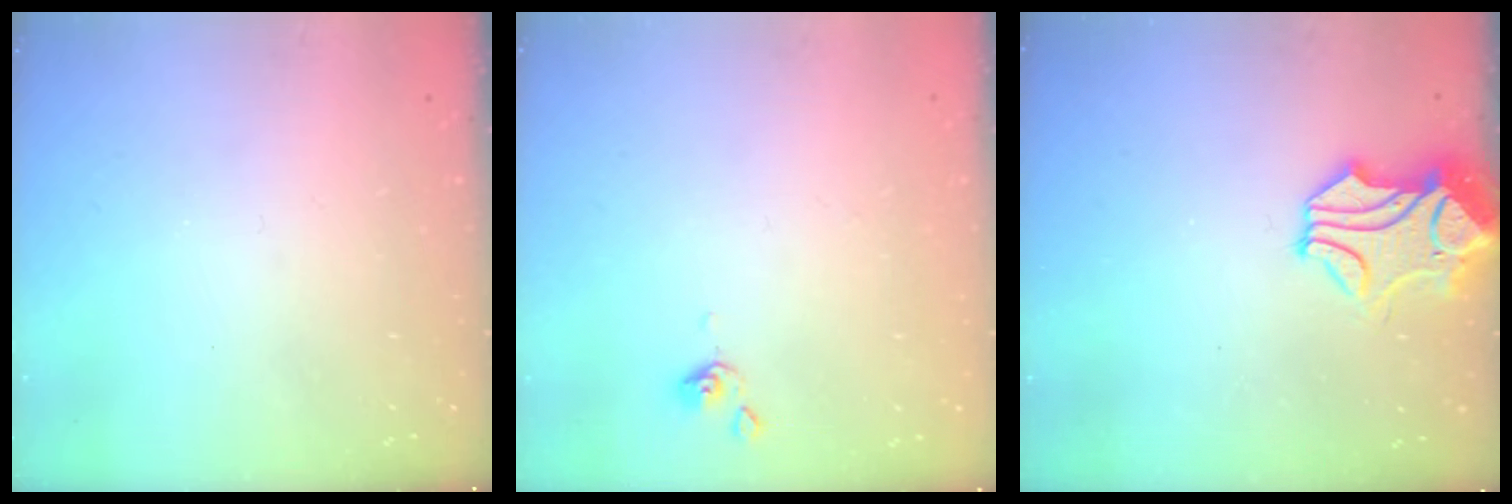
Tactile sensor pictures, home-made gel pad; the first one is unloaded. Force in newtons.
{"total": 0.6, "press": 0.5, "slide": 0.2}
{"total": 1.5, "press": 0.8, "slide": 1.3}